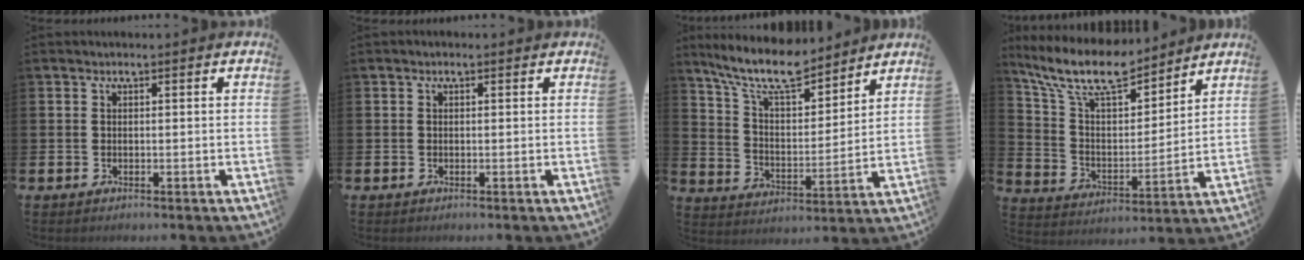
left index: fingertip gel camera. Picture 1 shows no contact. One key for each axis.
{"total": 0.0}
{"total": 10.4, "fx": 9.1, "fy": 2.5, "fz": 4.4, "tx": -0.118, "ty": -0.047, "tz": 0.161}
{"total": 11.4, "fx": 9.9, "fy": 3.0, "fz": 4.7, "tx": -0.132, "ty": -0.055, "tz": 0.175}